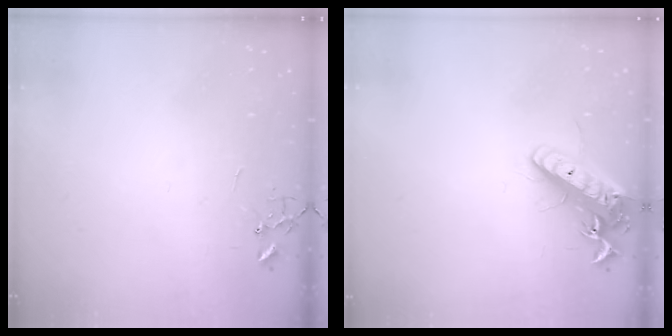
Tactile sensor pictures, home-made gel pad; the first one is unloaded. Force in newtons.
{"total": 16.0, "press": 15.7, "slide": 3.1}